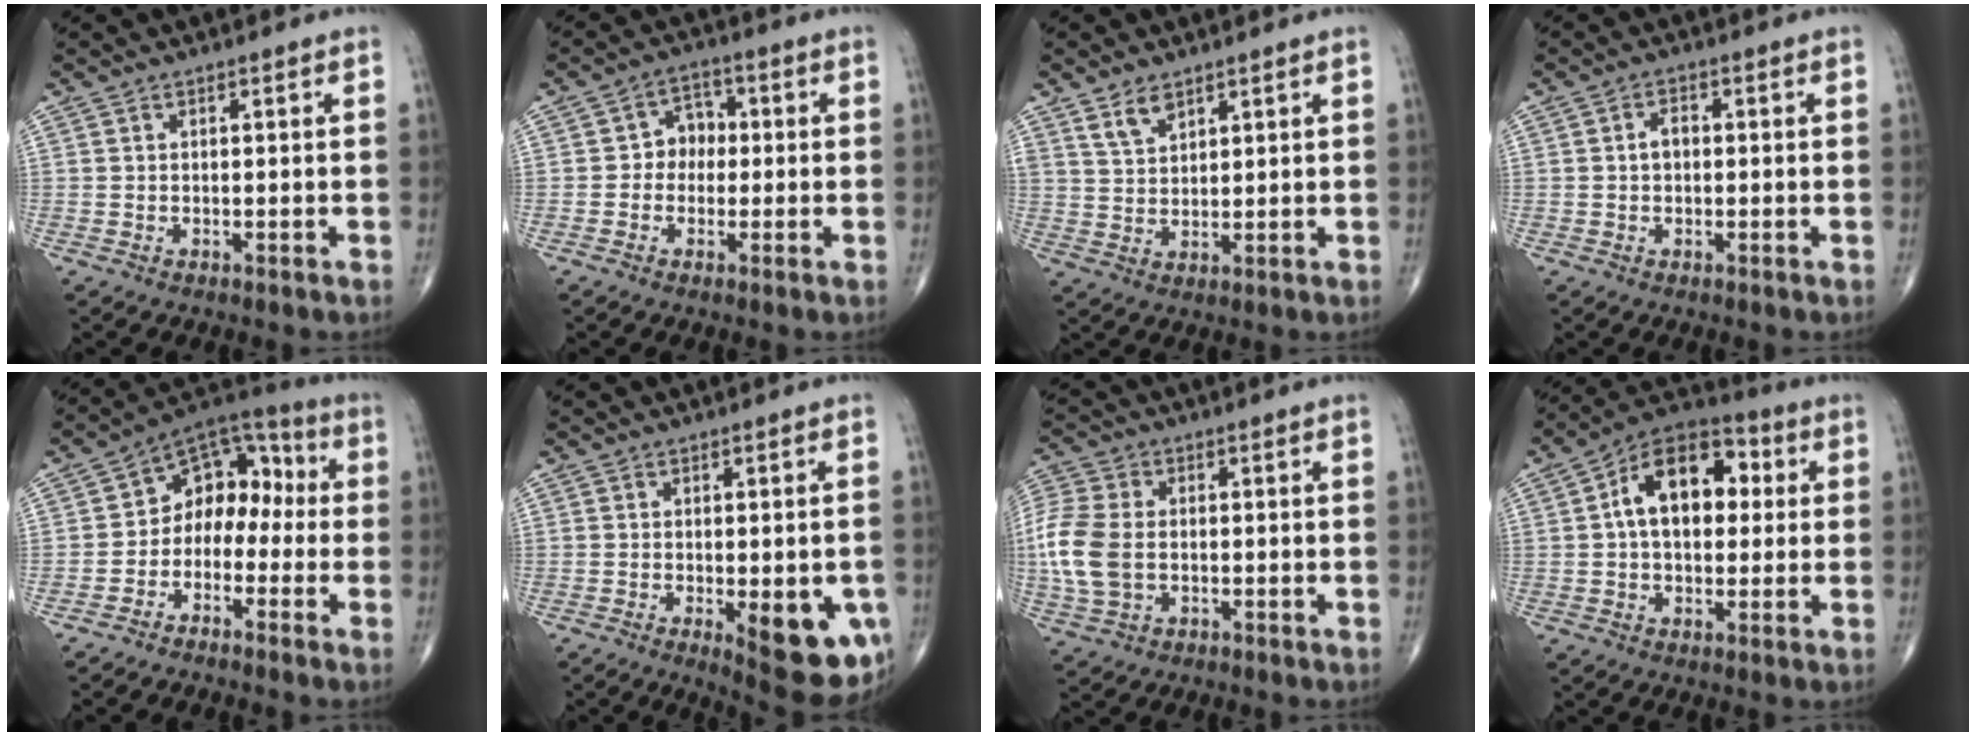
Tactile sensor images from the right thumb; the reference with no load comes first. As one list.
[{"total": 5.1, "force": [-0.2, 4.3, 2.7], "torque": [-0.009, 0.019, -0.016]}, {"total": 4.4, "force": [3.1, 2.2, 2.1], "torque": [-0.029, -0.020, 0.065]}, {"total": 2.4, "force": [0.0, 1.7, 1.7], "torque": [-0.023, 0.009, -0.004]}, {"total": 11.0, "force": [-1.8, 7.9, 7.4], "torque": [-0.071, 0.057, -0.049]}, {"total": 13.1, "force": [-3.8, 4.6, 11.6], "torque": [-0.126, -0.011, -0.034]}, {"total": 11.9, "force": [-1.0, 8.1, 8.7], "torque": [-0.209, 0.007, -0.022]}, {"total": 15.2, "force": [2.6, 9.5, 11.6], "torque": [-0.157, 0.027, 0.031]}]